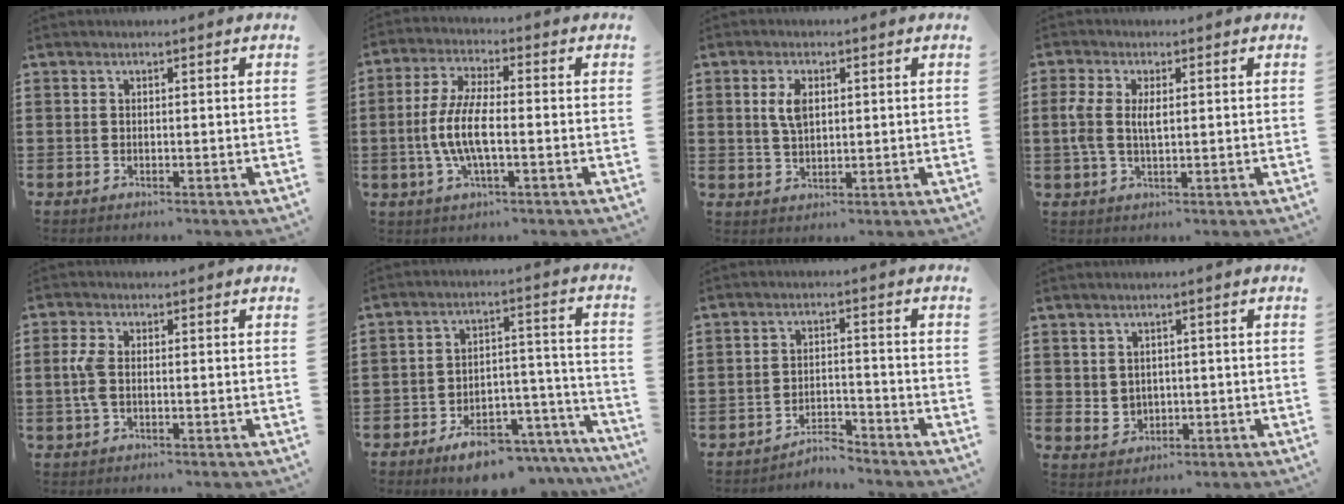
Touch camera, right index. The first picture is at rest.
{"total": 7.5, "force": [-1.7, 2.4, 6.9], "torque": [-0.160, -0.011, -0.039]}
{"total": 4.2, "force": [1.1, 2.1, 3.5], "torque": [-0.074, 0.010, 0.018]}
{"total": 4.1, "force": [0.5, 1.9, 3.6], "torque": [-0.088, 0.001, 0.002]}
{"total": 3.6, "force": [-0.4, 1.7, 3.2], "torque": [-0.089, -0.007, -0.015]}
{"total": 7.8, "force": [-6.3, 3.2, 3.3], "torque": [-0.044, 0.034, -0.111]}
{"total": 3.5, "force": [-3.5, 0.1, 0.3], "torque": [-0.012, 0.001, -0.073]}
{"total": 2.3, "force": [1.0, 2.0, 0.6], "torque": [-0.021, 0.008, 0.018]}